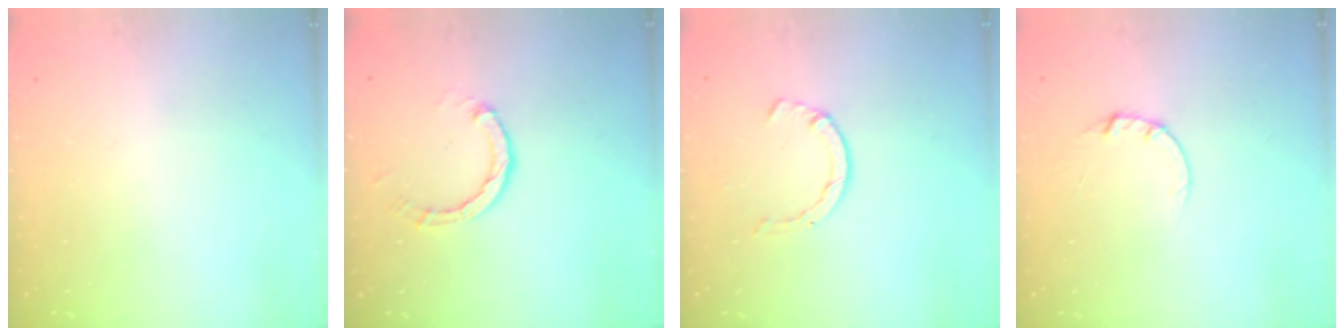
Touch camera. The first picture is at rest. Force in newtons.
{"total": 3.0, "press": 3.0, "slide": 0.3}
{"total": 2.1, "press": 2.1, "slide": 0.5}
{"total": 2.0, "press": 2.0, "slide": 0.2}